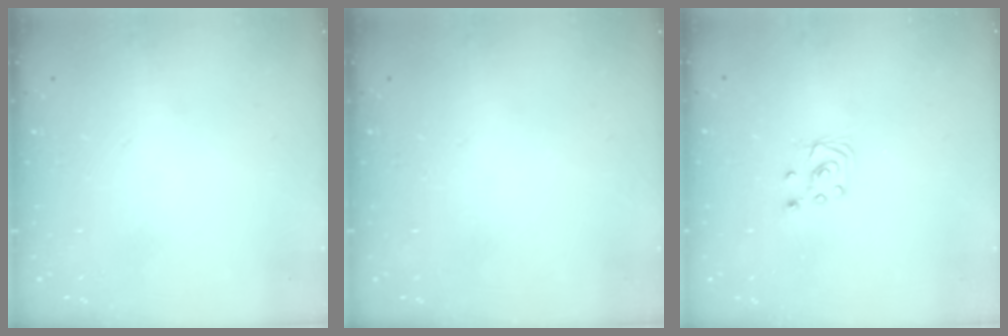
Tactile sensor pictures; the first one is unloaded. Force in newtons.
{"total": 0.0}
{"total": 3.1, "press": 3.1, "slide": 0.2}